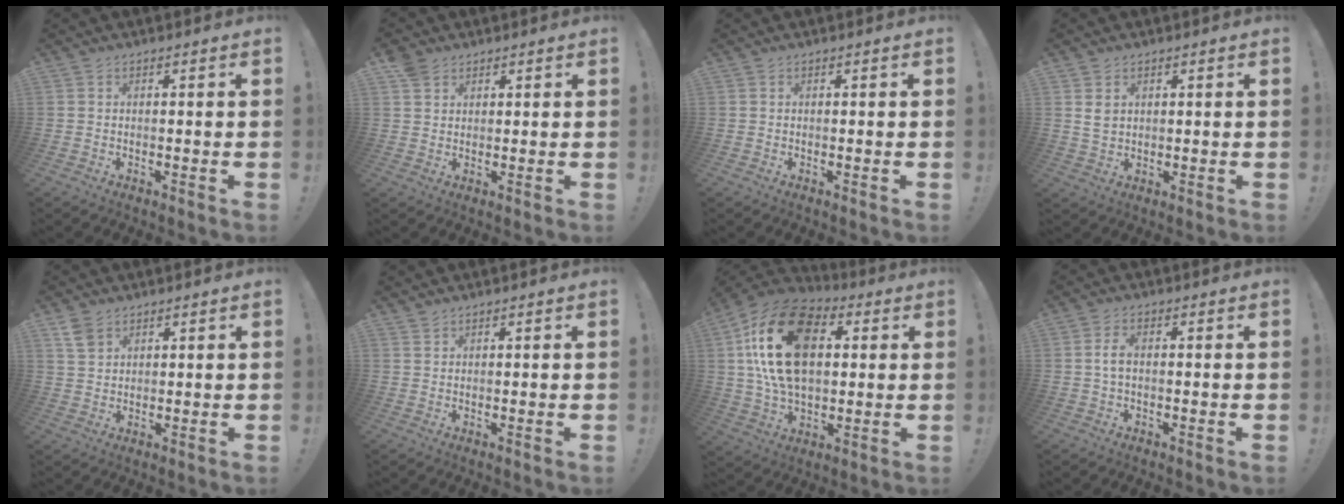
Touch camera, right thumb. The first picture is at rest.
{"total": 3.8, "force": [2.5, 2.6, 1.3], "torque": [-0.015, -0.009, 0.047]}
{"total": 0.0}
{"total": 3.5, "force": [1.3, 2.5, 2.1], "torque": [-0.033, -0.005, 0.021]}
{"total": 4.5, "force": [3.0, 2.7, 2.0], "torque": [-0.033, -0.012, 0.057]}
{"total": 1.0, "force": [1.0, 0.3, 0.2], "torque": [-0.007, 0.000, 0.019]}
{"total": 24.9, "force": [5.6, 15.5, 18.6], "torque": [-0.337, -0.009, 0.099]}
{"total": 2.8, "force": [0.1, 1.2, 2.6], "torque": [-0.052, 0.008, 0.003]}